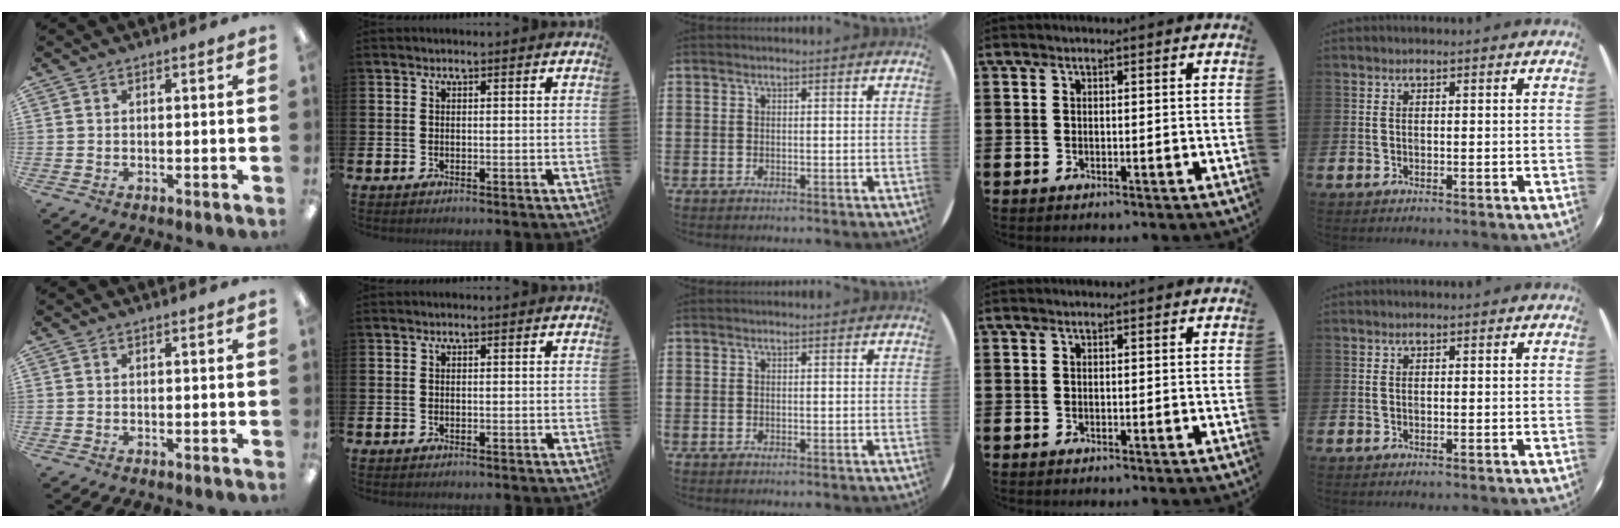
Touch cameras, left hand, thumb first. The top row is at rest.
{}